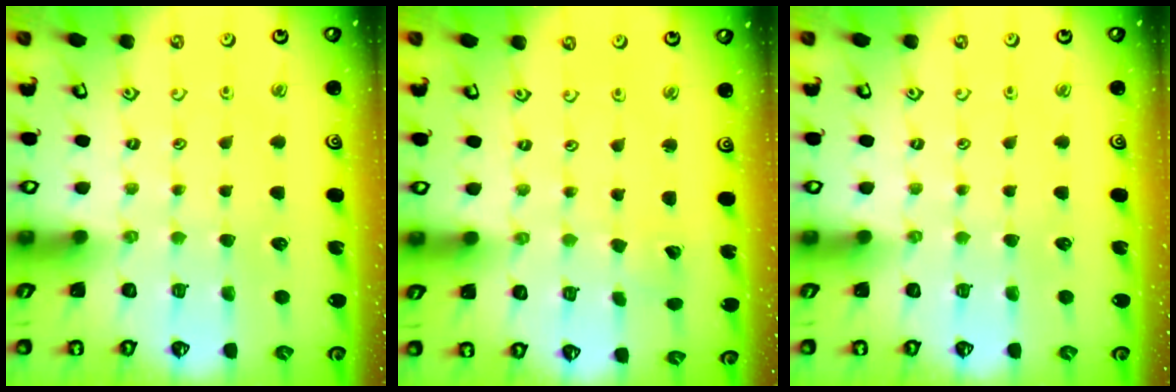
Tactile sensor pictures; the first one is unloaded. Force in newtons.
{"total": 1.6, "press": 1.6, "slide": 0.0}
{"total": 0.0}